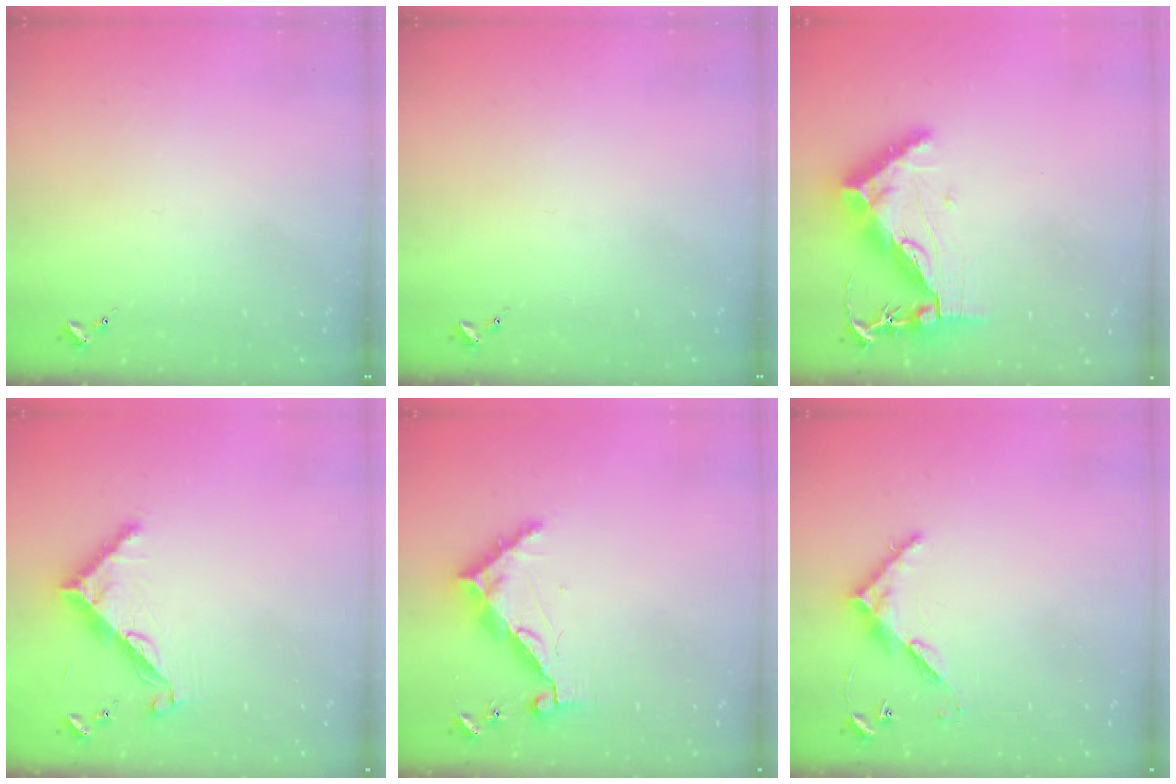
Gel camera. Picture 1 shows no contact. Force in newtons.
{"total": 0.0}
{"total": 12.4, "press": 12.3, "slide": 1.4}
{"total": 8.5, "press": 8.5, "slide": 0.6}
{"total": 9.6, "press": 9.6, "slide": 0.8}
{"total": 6.8, "press": 6.8, "slide": 0.5}